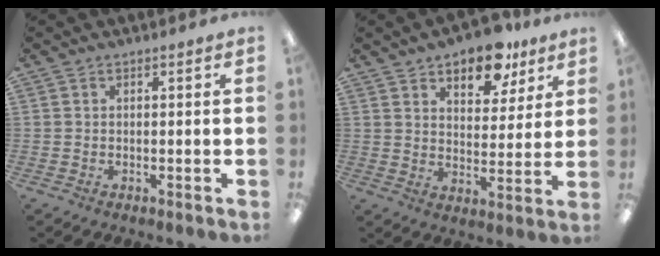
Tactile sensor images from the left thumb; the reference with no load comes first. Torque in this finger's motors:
{"motor_torque": [0.25, 0.34, -0.09, -0.02, 0.06]}